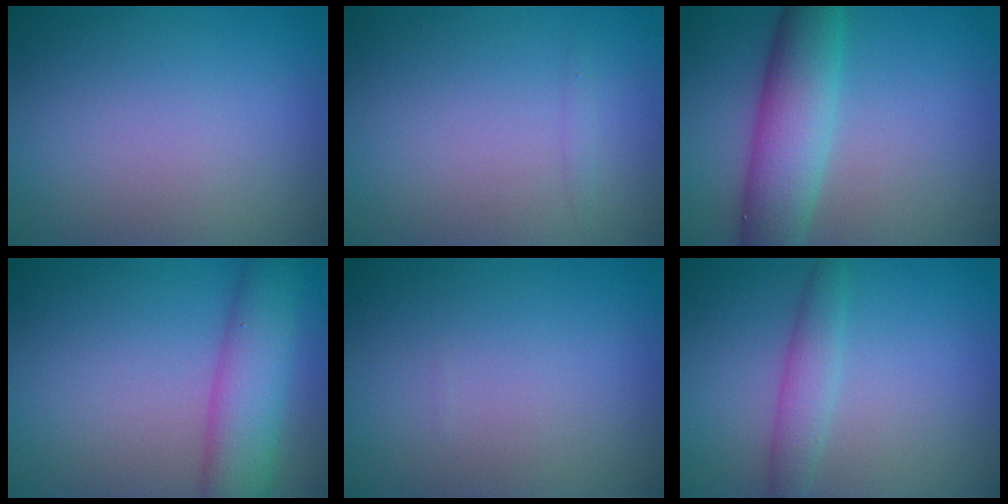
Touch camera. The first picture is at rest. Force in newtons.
{"total": 0.5, "press": 0.5, "slide": 0.0}
{"total": 6.5, "press": 6.5, "slide": 0.2}
{"total": 6.4, "press": 6.4, "slide": 0.3}
{"total": 0.0}
{"total": 2.3, "press": 2.3, "slide": 0.1}